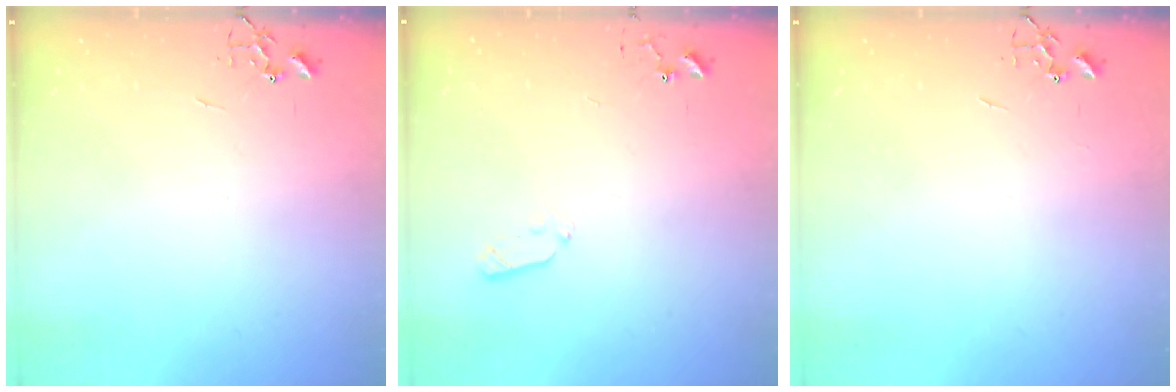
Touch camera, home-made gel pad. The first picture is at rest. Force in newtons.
{"total": 5.6, "press": 5.6, "slide": 0.8}
{"total": 0.0}